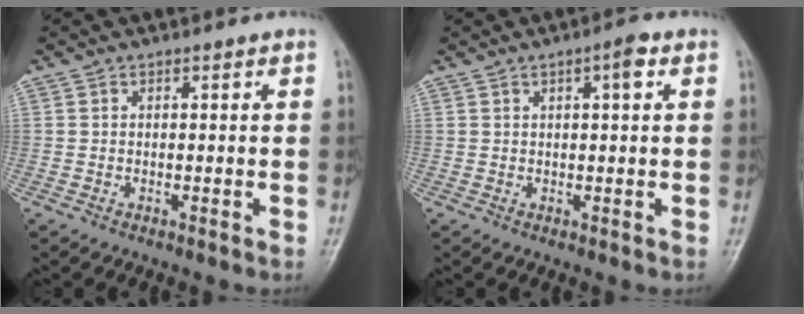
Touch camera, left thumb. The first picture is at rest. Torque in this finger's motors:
{"motor_torque": [0.29, 0.43, -0.17, 0.02, 0.09]}